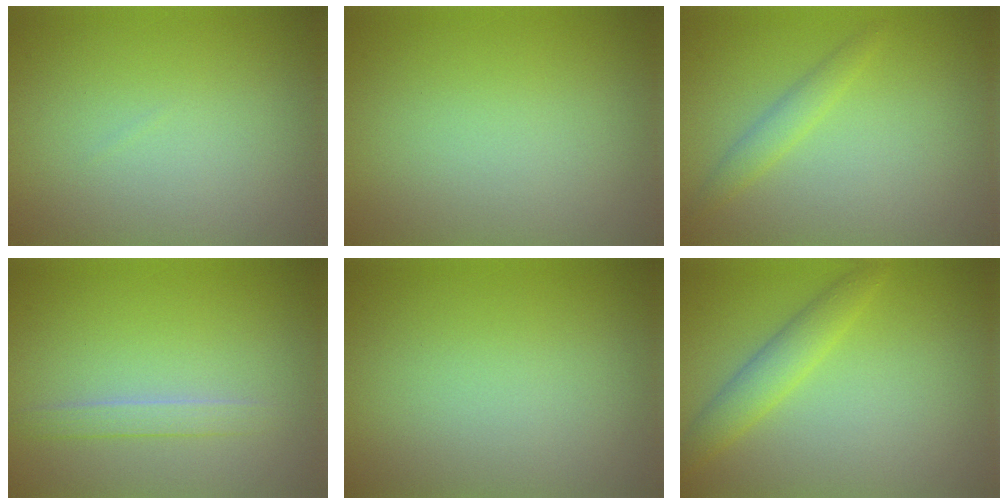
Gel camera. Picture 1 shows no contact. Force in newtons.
{"total": 0.0}
{"total": 1.6, "press": 1.6, "slide": 0.1}
{"total": 1.5, "press": 1.5, "slide": 0.1}
{"total": 0.0}
{"total": 2.6, "press": 2.6, "slide": 0.0}